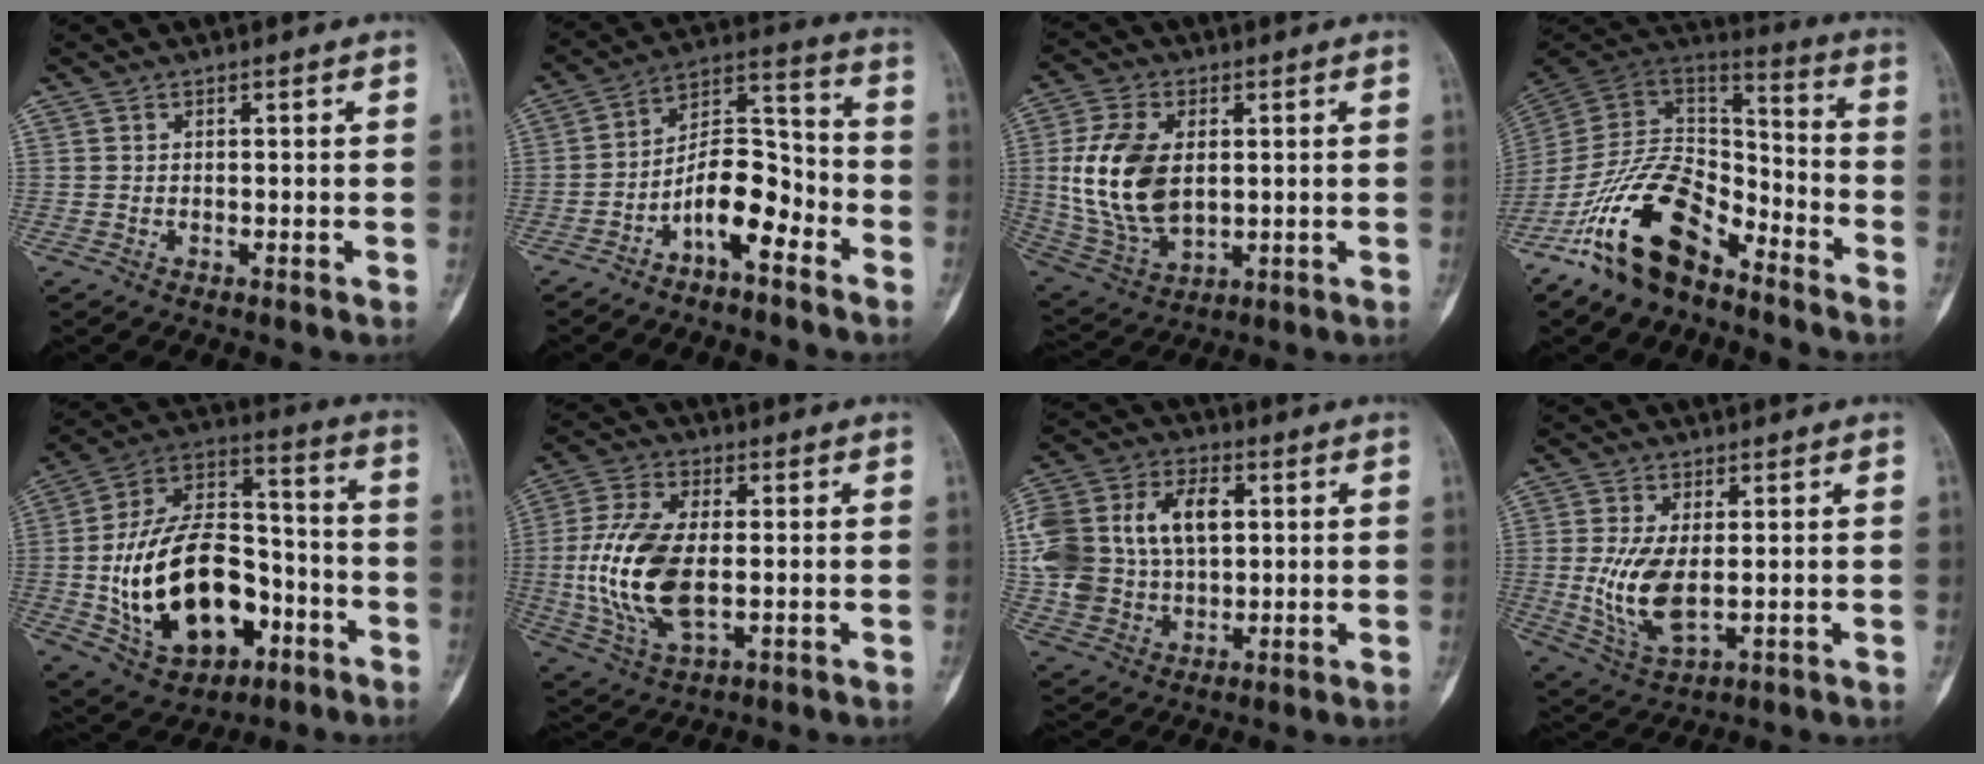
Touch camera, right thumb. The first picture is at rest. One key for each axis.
{"total": 11.5, "fx": -5.9, "fy": 5.2, "fz": 8.5, "tx": -0.138, "ty": 0.073, "tz": -0.106}
{"total": 15.5, "fx": 1.6, "fy": 9.4, "fz": 12.3, "tx": -0.245, "ty": -0.010, "tz": 0.043}
{"total": 19.5, "fx": -12.3, "fy": 9.7, "fz": 11.7, "tx": -0.193, "ty": 0.093, "tz": -0.230}
{"total": 25.4, "fx": -6.9, "fy": 15.4, "fz": 19.0, "tx": -0.318, "ty": 0.049, "tz": -0.096}
{"total": 15.9, "fx": -0.8, "fy": 8.1, "fz": 13.6, "tx": -0.291, "ty": -0.005, "tz": -0.009}
{"total": 24.0, "fx": 4.3, "fy": 17.0, "fz": 16.5, "tx": -0.358, "ty": 0.032, "tz": 0.089}
{"total": 9.8, "fx": -0.1, "fy": 4.8, "fz": 8.5, "tx": -0.175, "ty": -0.014, "tz": 0.014}